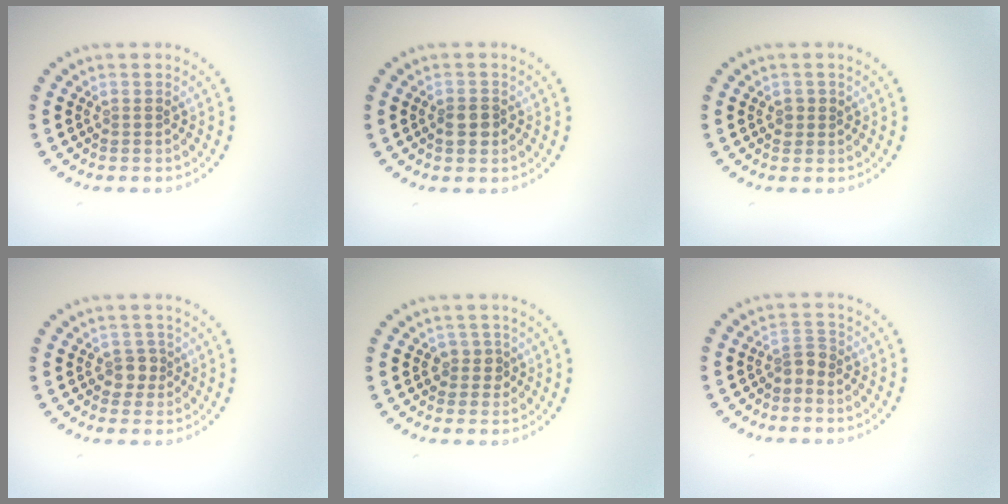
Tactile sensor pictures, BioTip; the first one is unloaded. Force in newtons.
{"total": 1.8, "press": 1.7, "slide": 0.7}
{"total": 0.9, "press": 0.8, "slide": 0.3}
{"total": 1.8, "press": 1.5, "slide": 0.9}
{"total": 1.8, "press": 1.5, "slide": 1.0}
{"total": 1.5, "press": 1.3, "slide": 0.9}